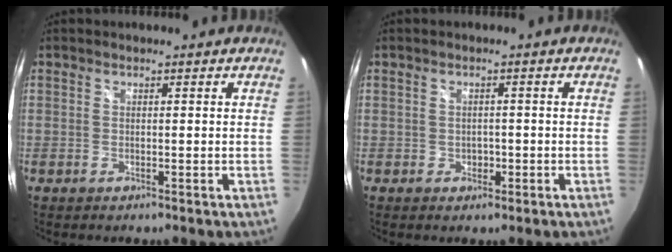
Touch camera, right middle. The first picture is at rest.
{"total": 1.7, "force": [-0.6, 1.5, 0.6], "torque": [-0.009, 0.001, -0.004]}